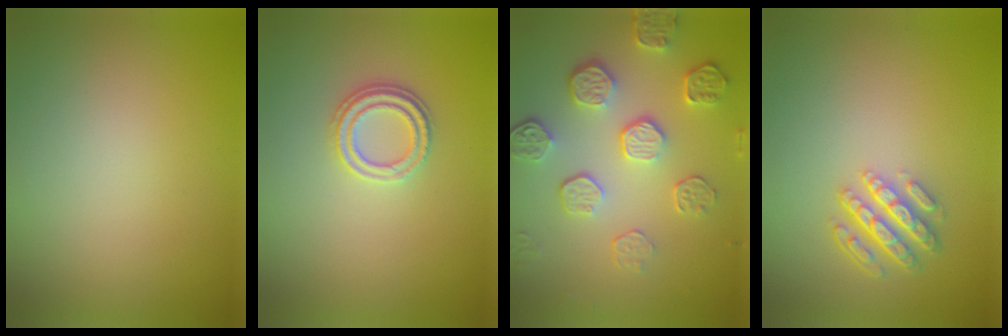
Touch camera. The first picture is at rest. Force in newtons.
{"total": 2.3, "press": 2.1, "slide": 1.0}
{"total": 5.3, "press": 3.8, "slide": 3.7}
{"total": 4.5, "press": 3.3, "slide": 3.0}